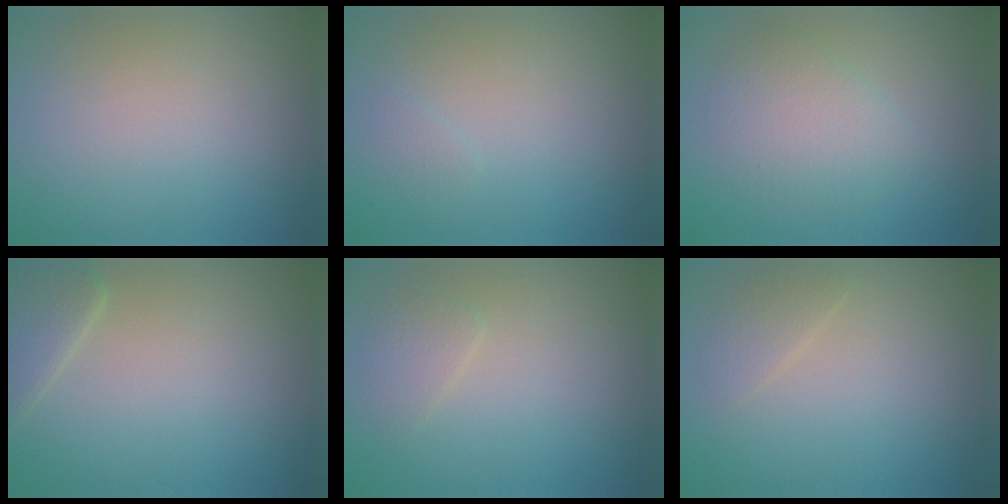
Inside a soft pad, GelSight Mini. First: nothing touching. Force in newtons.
{"total": 0.6, "press": 0.6, "slide": 0.1}
{"total": 3.1, "press": 3.1, "slide": 0.1}
{"total": 2.6, "press": 2.6, "slide": 0.2}
{"total": 1.5, "press": 1.5, "slide": 0.1}
{"total": 1.4, "press": 1.4, "slide": 0.1}